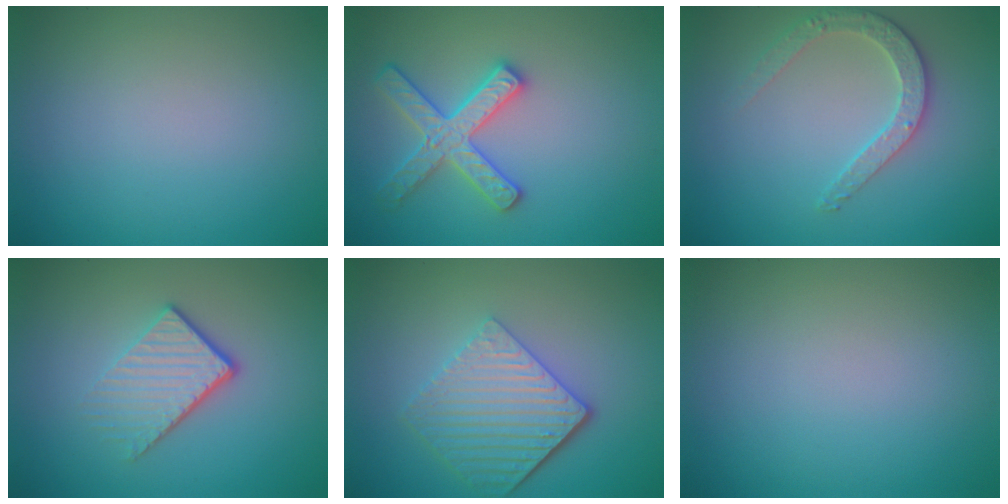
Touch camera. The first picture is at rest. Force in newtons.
{"total": 3.6, "press": 3.5, "slide": 1.0}
{"total": 2.7, "press": 2.6, "slide": 0.7}
{"total": 3.9, "press": 2.7, "slide": 2.9}
{"total": 5.5, "press": 4.2, "slide": 3.5}
{"total": 0.0}